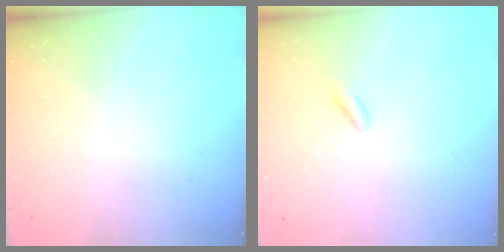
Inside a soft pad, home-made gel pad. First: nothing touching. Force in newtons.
{"total": 1.9, "press": 1.7, "slide": 0.8}